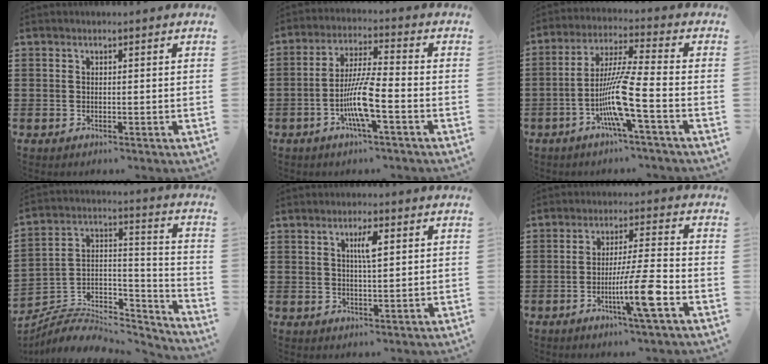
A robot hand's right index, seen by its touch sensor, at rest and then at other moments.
{"total": 8.4, "force": [-3.2, 1.0, 7.7], "torque": [-0.160, -0.012, -0.064]}
{"total": 10.1, "force": [-3.6, 0.2, 9.4], "torque": [-0.195, -0.013, -0.075]}
{"total": 5.5, "force": [-4.6, 2.6, 1.5], "torque": [-0.039, 0.001, -0.093]}
{"total": 3.5, "force": [1.1, 0.8, 3.2], "torque": [-0.059, 0.004, 0.014]}
{"total": 9.7, "force": [-3.7, 0.1, 9.0], "torque": [-0.159, -0.008, -0.067]}